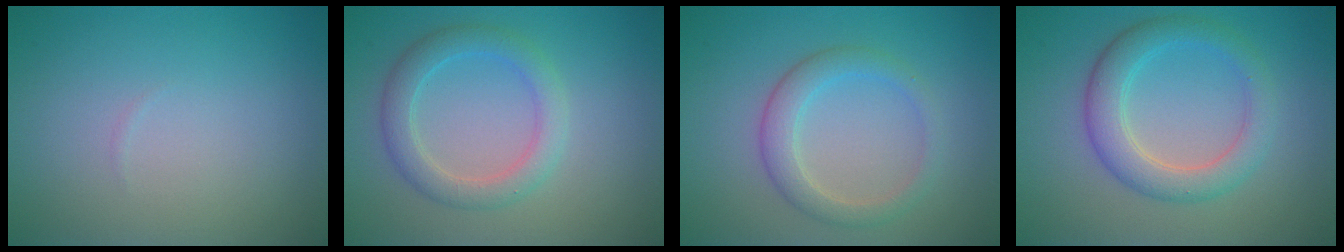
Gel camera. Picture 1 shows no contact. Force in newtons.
{"total": 3.2, "press": 3.2, "slide": 0.1}
{"total": 2.8, "press": 2.8, "slide": 0.2}
{"total": 4.2, "press": 4.2, "slide": 0.1}